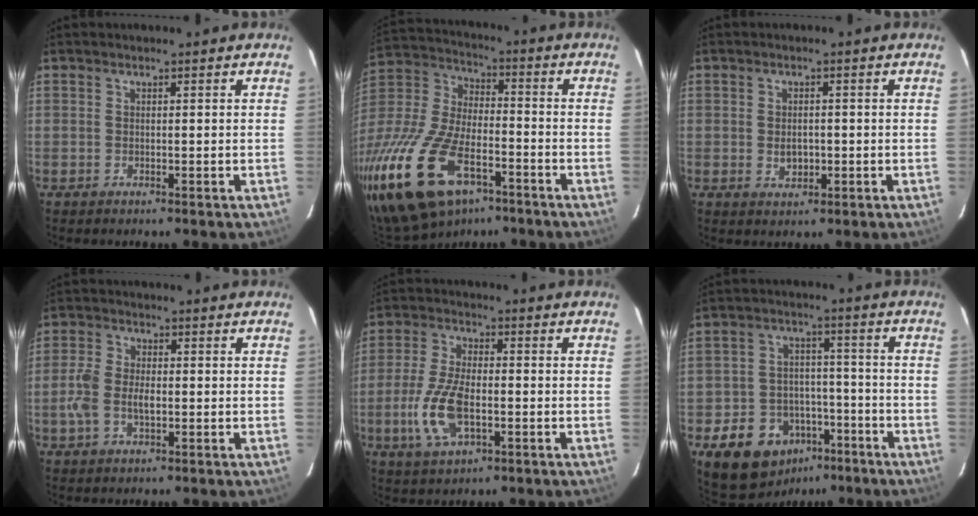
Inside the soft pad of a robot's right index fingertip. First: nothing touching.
{"total": 23.5, "force": [-13.0, 11.8, 15.7], "torque": [-0.345, -0.026, -0.233]}
{"total": 3.0, "force": [-0.5, 2.2, 2.0], "torque": [-0.033, -0.001, -0.005]}
{"total": 6.1, "force": [-1.3, 3.4, 4.8], "torque": [-0.109, 0.004, -0.025]}
{"total": 10.9, "force": [-2.9, 4.9, 9.2], "torque": [-0.202, -0.003, -0.053]}
{"total": 13.7, "force": [-7.7, 10.2, 4.8], "torque": [-0.117, 0.033, -0.095]}